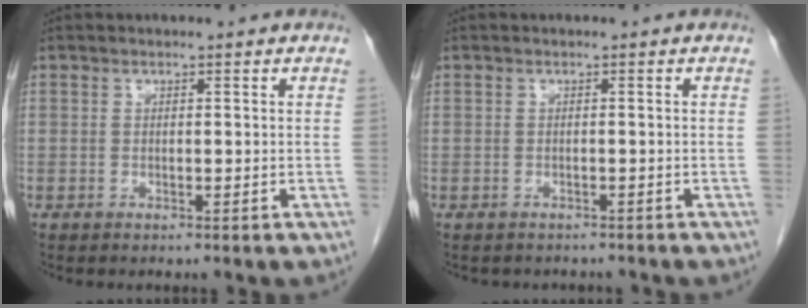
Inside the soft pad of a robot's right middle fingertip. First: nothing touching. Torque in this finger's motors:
{"motor_torque": [-0.11, -0.16, 0.08, 0.00]}